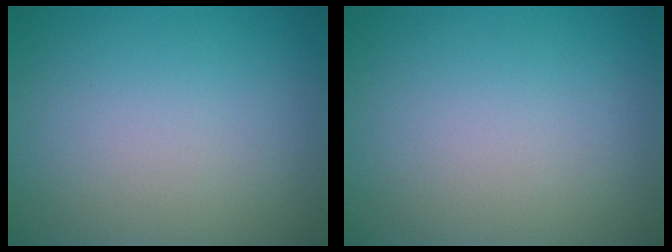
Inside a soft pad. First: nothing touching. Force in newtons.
{"total": 0.0}